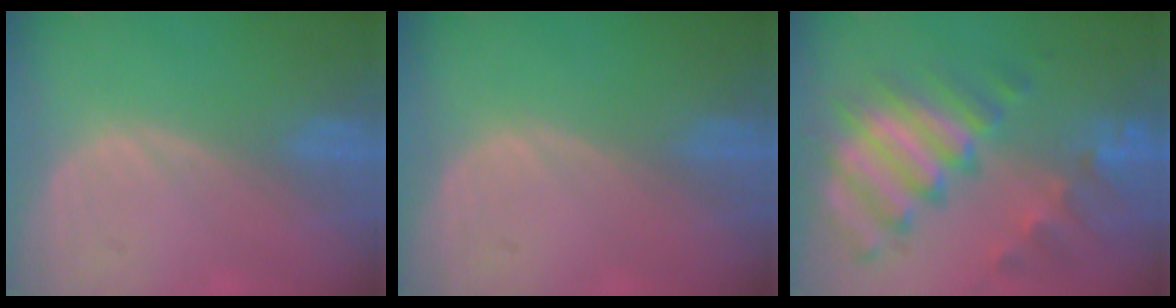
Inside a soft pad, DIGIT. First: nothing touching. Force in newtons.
{"total": 0.0}
{"total": 11.6, "press": 10.0, "slide": 6.0}